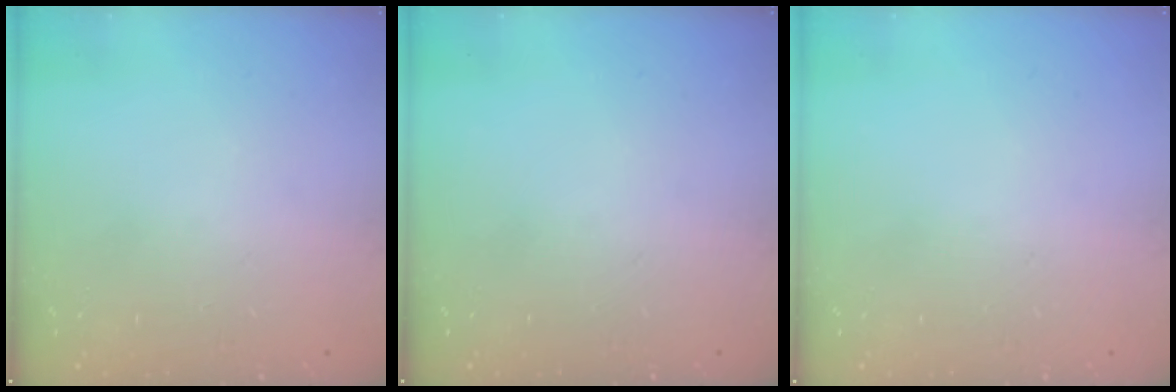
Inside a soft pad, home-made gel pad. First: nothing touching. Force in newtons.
{"total": 0.0}
{"total": 0.0}